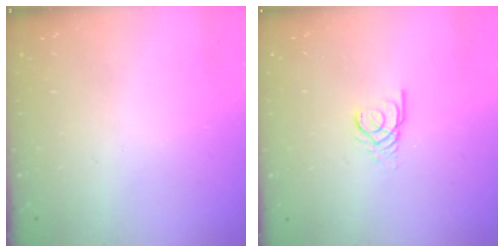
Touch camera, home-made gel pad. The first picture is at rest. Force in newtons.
{"total": 2.6, "press": 2.6, "slide": 0.1}